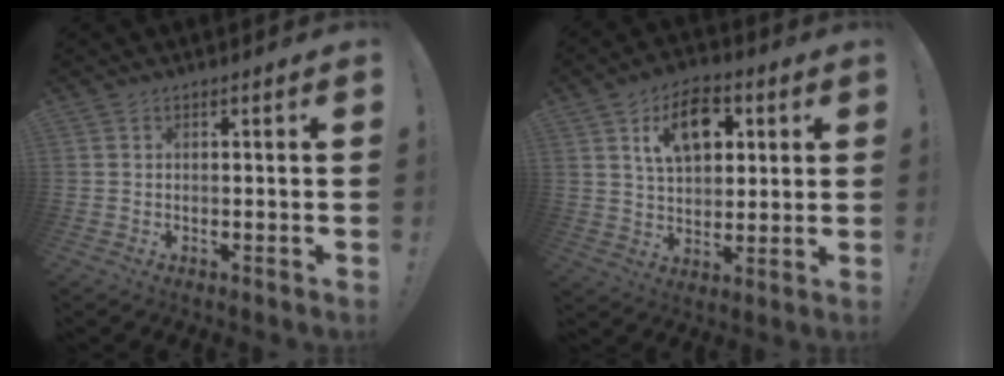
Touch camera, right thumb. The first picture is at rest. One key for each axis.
{"total": 13.3, "fx": 5.8, "fy": 8.7, "fz": 8.2, "tx": -0.113, "ty": -0.011, "tz": 0.103}